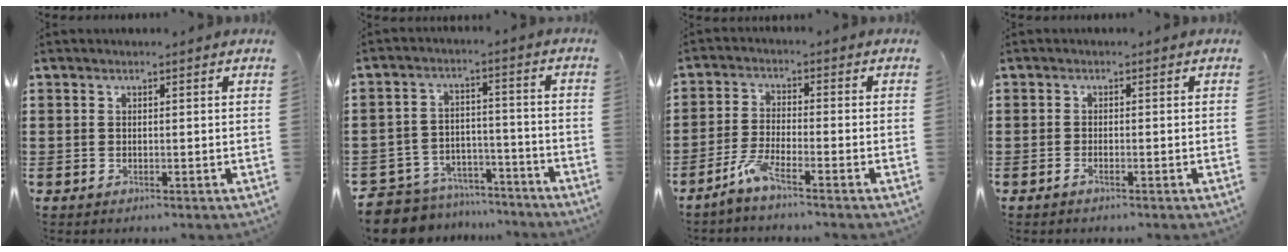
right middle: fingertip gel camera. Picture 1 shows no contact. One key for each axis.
{"total": 7.5, "fx": -7.3, "fy": 1.4, "fz": 0.3, "tx": -0.020, "ty": 0.016, "tz": -0.150}
{"total": 4.4, "fx": -3.2, "fy": 0.4, "fz": 3.0, "tx": -0.078, "ty": -0.009, "tz": -0.067}
{"total": 0.7, "fx": -0.5, "fy": 0.1, "fz": 0.5, "tx": -0.011, "ty": -0.003, "tz": -0.009}